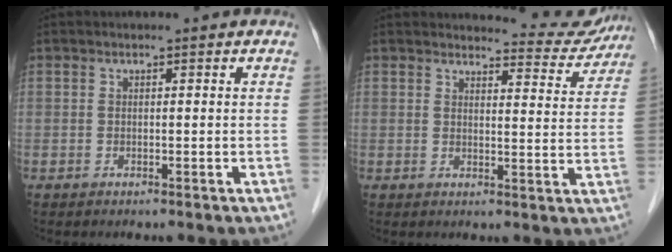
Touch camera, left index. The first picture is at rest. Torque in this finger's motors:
{"motor_torque": [0.40, -0.67, 0.02, 0.00]}